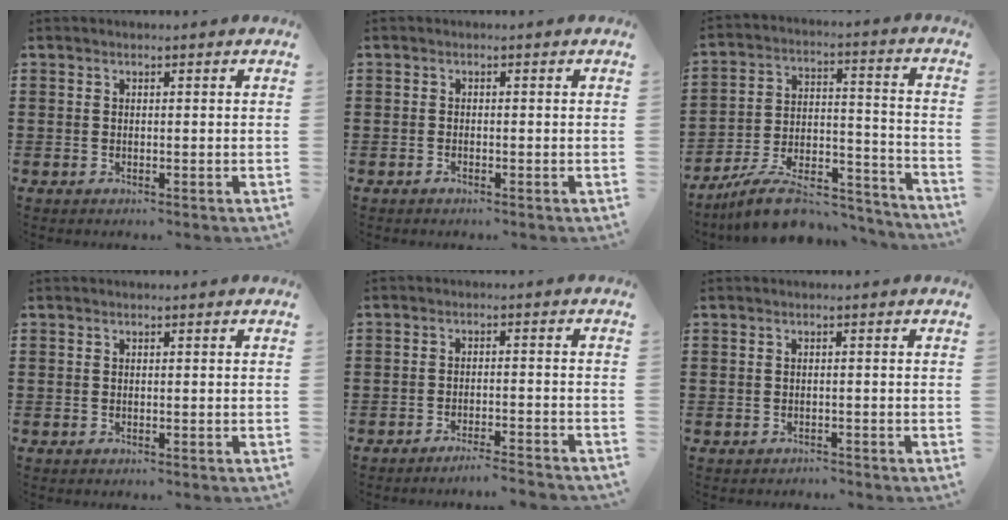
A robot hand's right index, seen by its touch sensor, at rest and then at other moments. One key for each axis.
{"total": 0.5, "fx": -0.4, "fy": 0.1, "fz": 0.3, "tx": -0.008, "ty": -0.003, "tz": -0.006}
{"total": 11.4, "fx": -9.5, "fy": 3.4, "fz": 5.2, "tx": -0.080, "ty": 0.039, "tz": -0.177}
{"total": 0.0}
{"total": 3.0, "fx": -2.9, "fy": -0.4, "fz": 0.8, "tx": -0.016, "ty": -0.002, "tz": -0.059}
{"total": 0.9, "fx": -0.8, "fy": 0.2, "fz": -0.1, "tx": -0.001, "ty": 0.004, "tz": -0.020}